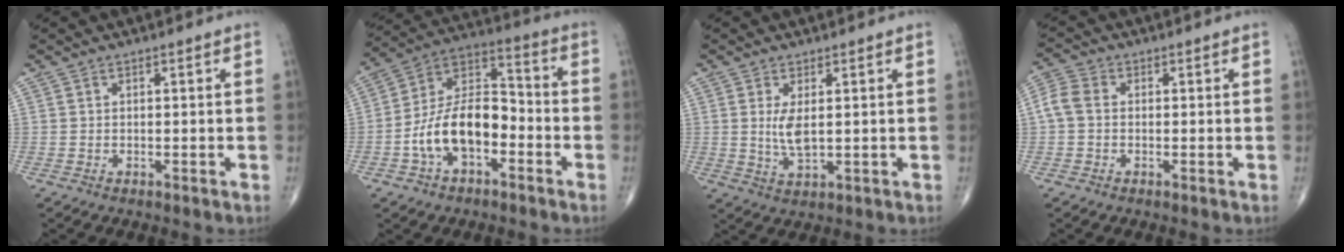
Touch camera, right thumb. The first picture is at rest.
{"total": 15.0, "force": [-4.6, 8.5, 11.4], "torque": [-0.191, 0.050, -0.089]}
{"total": 4.5, "force": [0.8, 1.7, 4.0], "torque": [-0.080, -0.015, 0.023]}
{"total": 4.6, "force": [-0.1, 3.4, 3.1], "torque": [-0.071, 0.014, -0.012]}